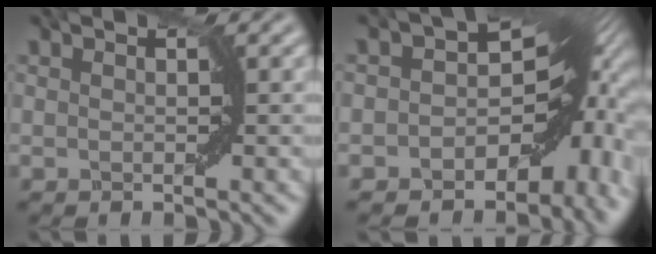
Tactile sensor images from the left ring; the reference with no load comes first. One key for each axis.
{"total": 11.4, "fx": -2.9, "fy": 7.3, "fz": 8.2, "tx": -0.053, "ty": -0.011, "tz": -0.053}